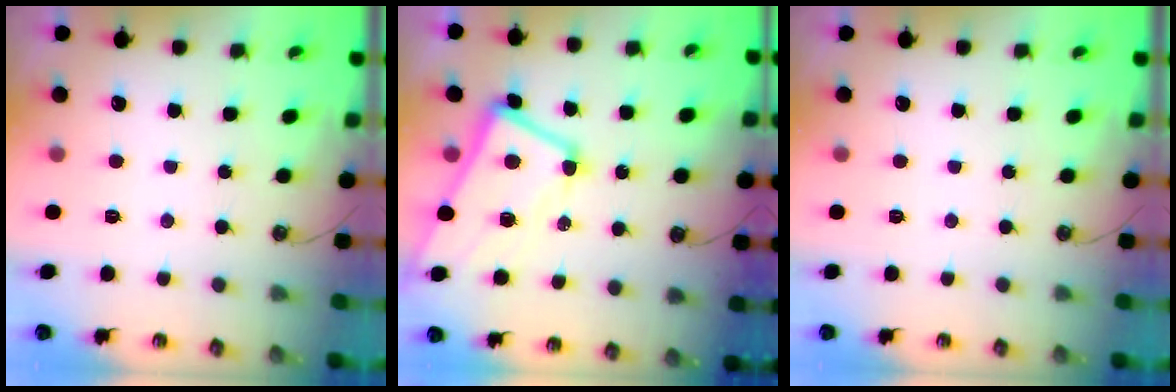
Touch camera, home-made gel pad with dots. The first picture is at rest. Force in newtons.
{"total": 2.9, "press": 2.8, "slide": 0.9}
{"total": 0.0}